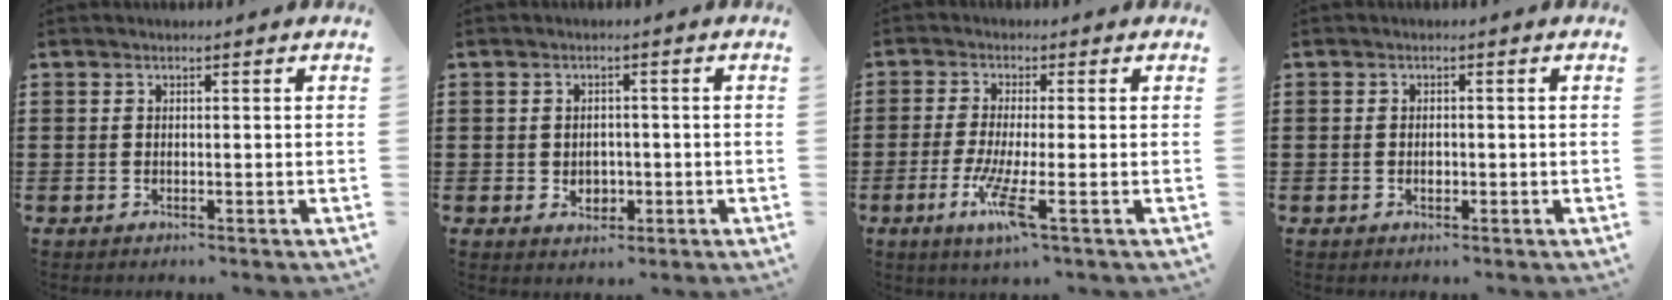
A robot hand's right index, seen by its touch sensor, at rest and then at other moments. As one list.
[{"total": 2.2, "force": [-0.3, 1.9, 1.2], "torque": [-0.020, 0.001, -0.010]}, {"total": 6.7, "force": [-2.3, 0.4, 6.3], "torque": [-0.139, -0.025, -0.045]}, {"total": 1.0, "force": [-0.2, 0.5, 0.9], "torque": [-0.018, -0.002, -0.003]}]